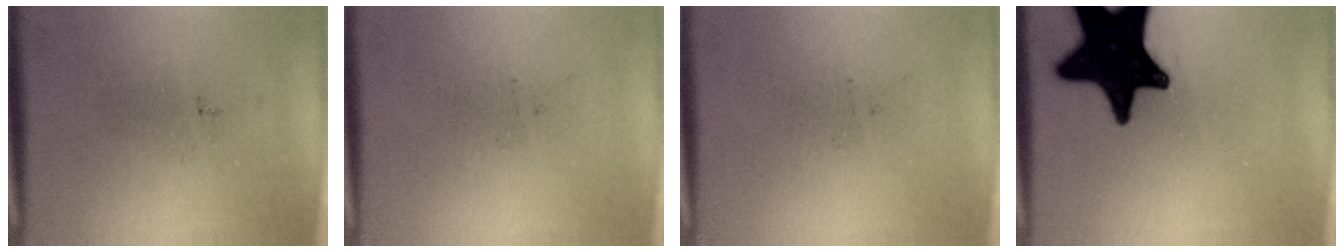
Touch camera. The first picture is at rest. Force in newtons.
{"total": 0.0}
{"total": 0.0}
{"total": 19.9}